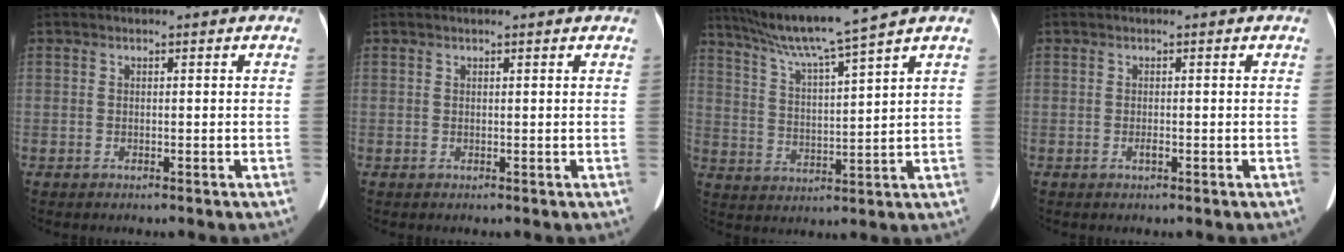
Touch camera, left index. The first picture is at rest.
{"total": 1.8, "force": [1.5, 0.3, 0.8], "torque": [-0.013, 0.016, 0.014]}
{"total": 10.8, "force": [9.0, -2.3, 5.5], "torque": [-0.098, 0.006, 0.163]}
{"total": 0.6, "force": [-0.3, 0.1, 0.5], "torque": [-0.013, -0.001, -0.005]}